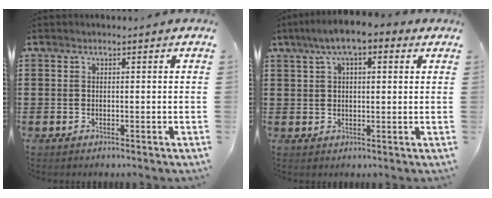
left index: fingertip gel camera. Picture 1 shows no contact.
{"total": 6.4, "force": [3.8, 2.0, 4.8], "torque": [-0.100, 0.009, 0.065]}